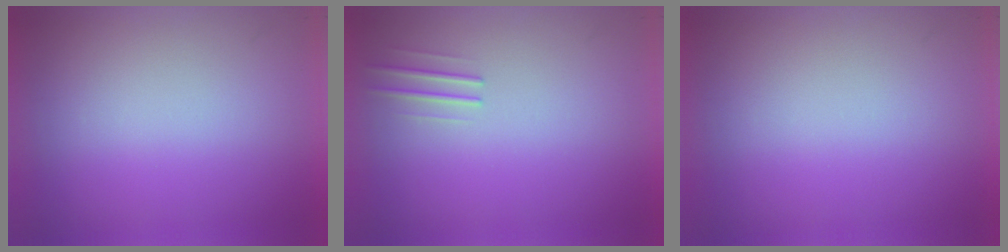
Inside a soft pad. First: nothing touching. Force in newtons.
{"total": 1.1}
{"total": 0.0}